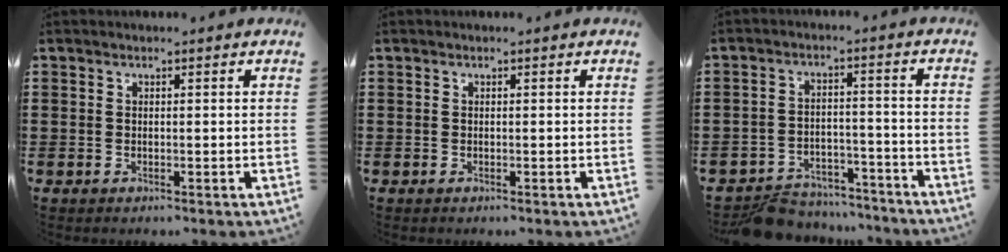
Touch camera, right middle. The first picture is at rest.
{"total": 0.0}
{"total": 6.4, "force": [-6.2, 1.5, 0.7], "torque": [-0.011, 0.019, -0.122]}